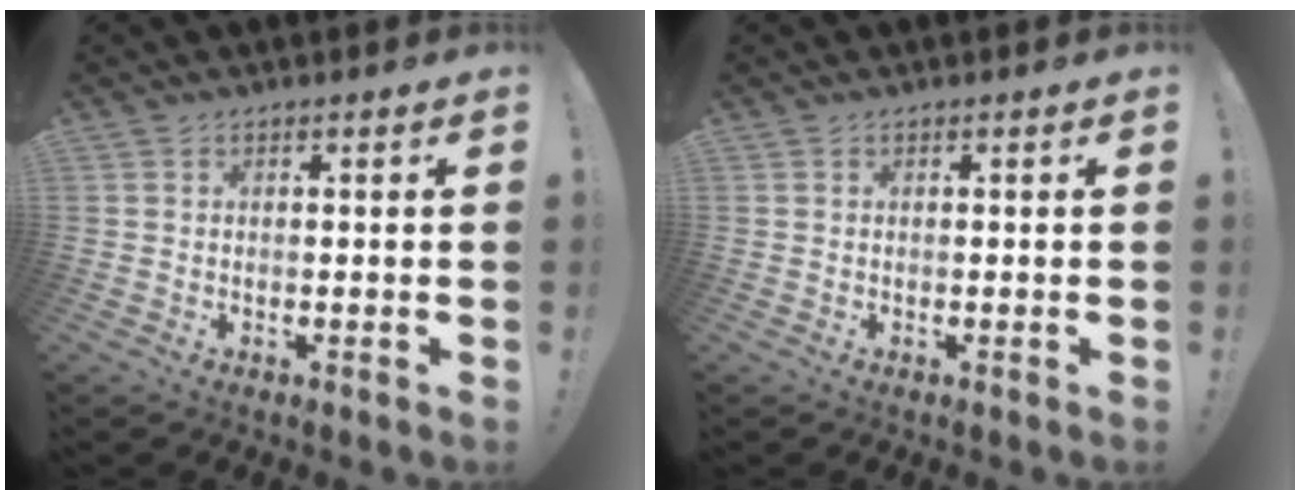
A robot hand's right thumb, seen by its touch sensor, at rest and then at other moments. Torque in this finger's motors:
{"motor_torque": [0.00, 0.00, 0.00, 0.00, 0.00]}